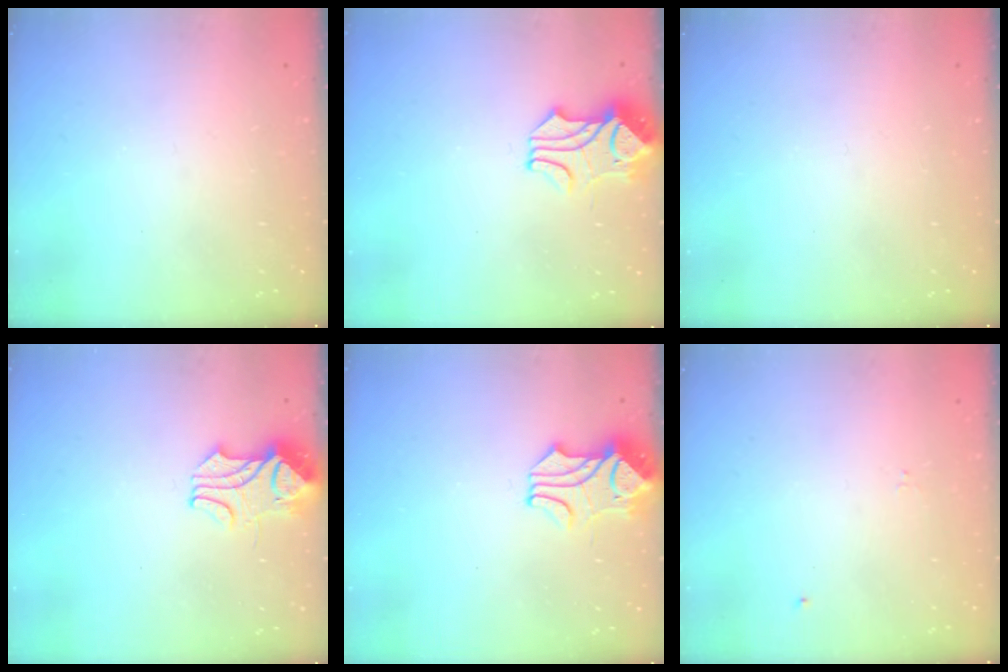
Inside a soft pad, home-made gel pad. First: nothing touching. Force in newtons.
{"total": 2.0, "press": 1.8, "slide": 0.8}
{"total": 0.0}
{"total": 2.1, "press": 1.9, "slide": 0.9}
{"total": 2.0, "press": 1.8, "slide": 0.8}
{"total": 0.0}